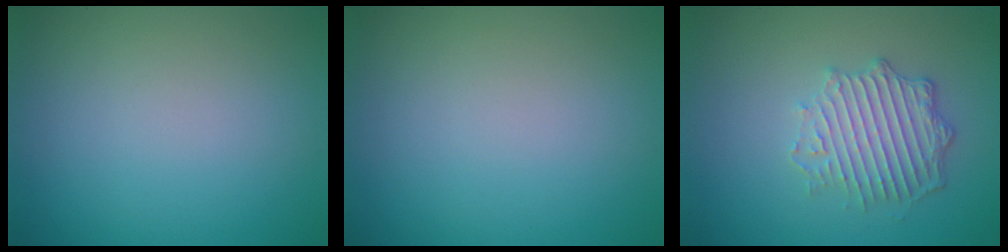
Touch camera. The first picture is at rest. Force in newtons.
{"total": 0.0}
{"total": 3.8, "press": 3.5, "slide": 1.6}